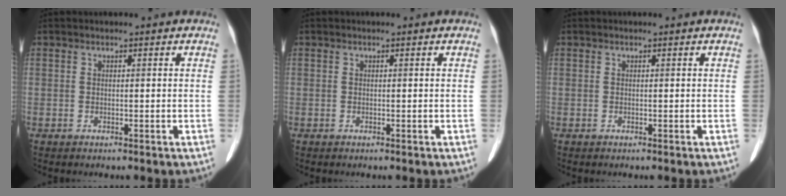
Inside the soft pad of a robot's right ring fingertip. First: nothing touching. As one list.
[{"total": 0.0}, {"total": 0.0}]